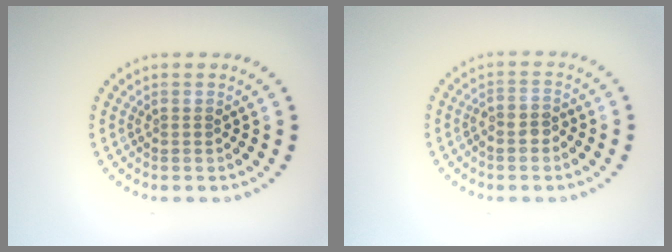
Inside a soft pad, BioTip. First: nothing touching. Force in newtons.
{"total": 1.6, "press": 1.4, "slide": 0.8}